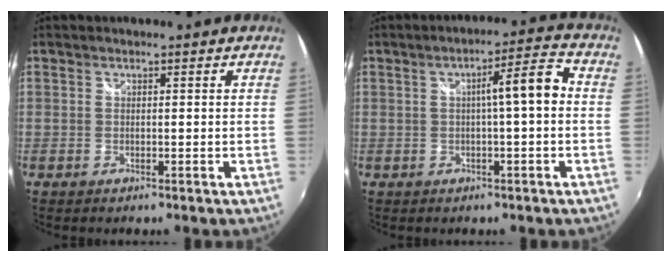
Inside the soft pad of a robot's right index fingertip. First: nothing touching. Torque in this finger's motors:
{"motor_torque": [0.85, 0.02, 0.49, 0.10]}